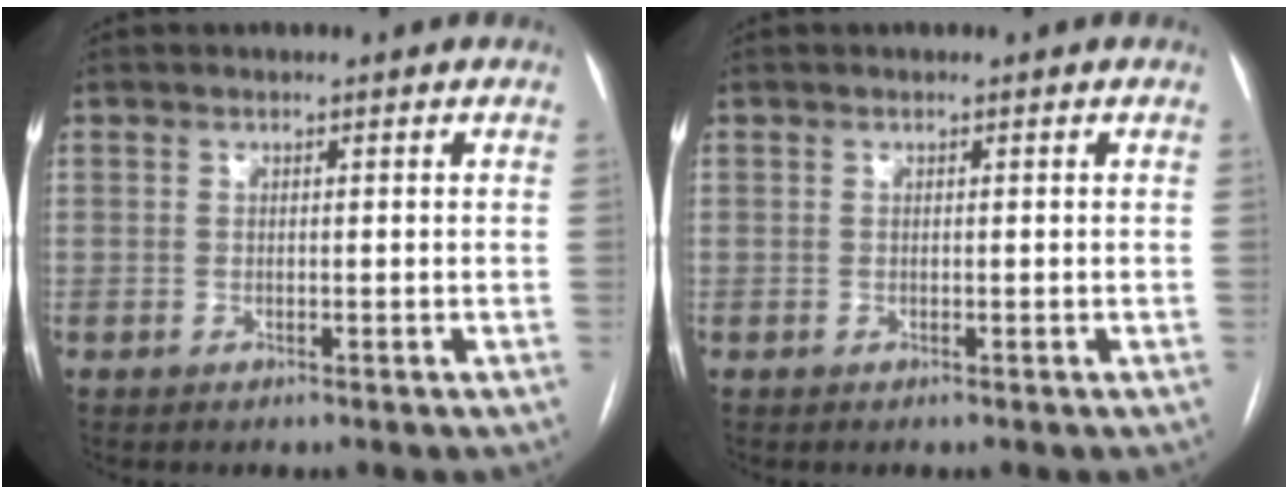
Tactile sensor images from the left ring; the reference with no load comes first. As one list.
[{"total": 0.0}]